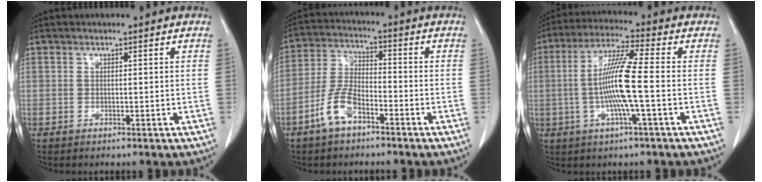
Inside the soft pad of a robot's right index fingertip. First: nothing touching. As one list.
[{"total": 7.0, "force": [-4.1, 2.9, 4.9], "torque": [-0.113, 0.008, -0.082]}, {"total": 10.5, "force": [-1.1, -0.3, 10.5], "torque": [-0.203, 0.002, -0.027]}]